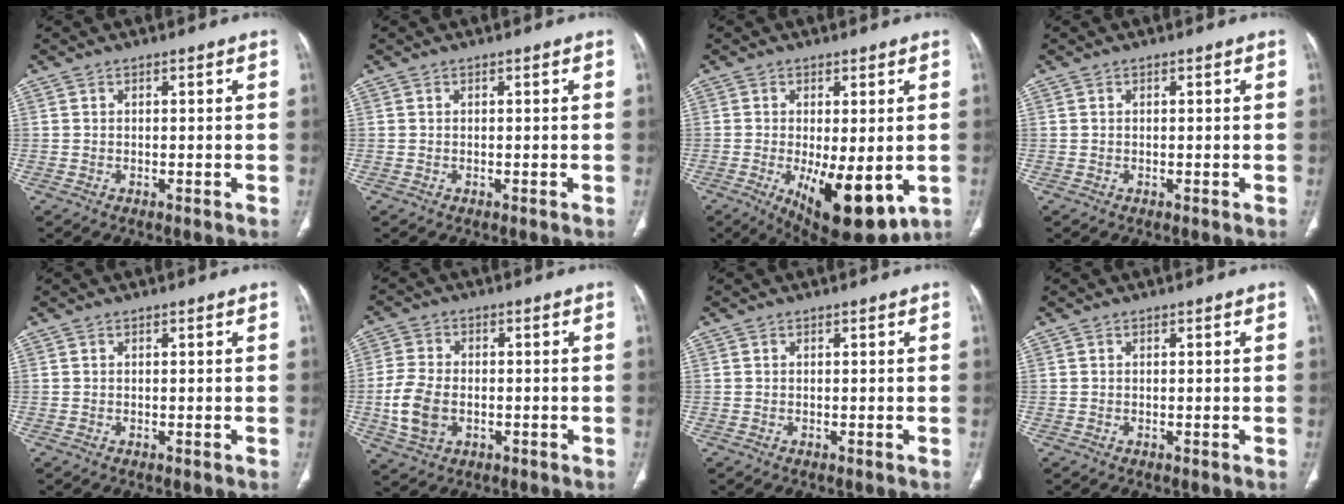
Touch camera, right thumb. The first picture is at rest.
{"total": 0.0}
{"total": 13.2, "force": [-3.3, 5.1, 11.7], "torque": [-0.172, -0.026, -0.032]}
{"total": 0.0}
{"total": 0.0}
{"total": 8.7, "force": [-1.7, 5.9, 6.1], "torque": [-0.128, 0.003, -0.031]}
{"total": 0.0}
{"total": 0.0}